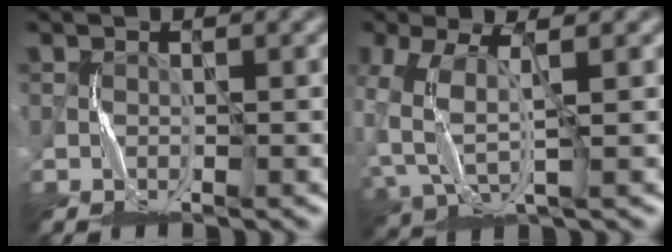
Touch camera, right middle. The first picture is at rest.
{"total": 5.4, "force": [-0.5, 3.0, 4.5], "torque": [-0.121, 0.001, -0.007]}